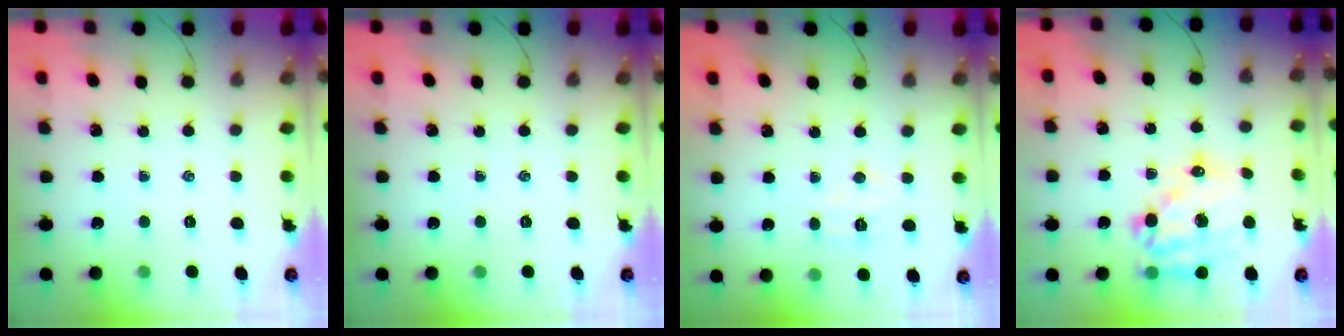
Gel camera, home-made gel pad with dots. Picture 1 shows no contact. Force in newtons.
{"total": 0.0}
{"total": 5.7, "press": 5.7, "slide": 0.8}
{"total": 17.6, "press": 17.1, "slide": 3.9}